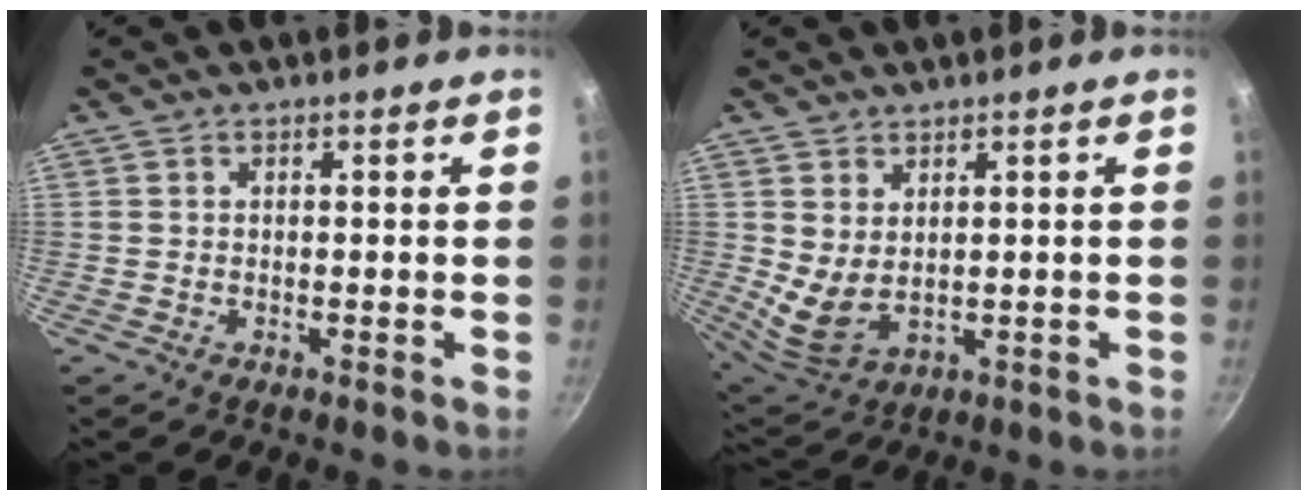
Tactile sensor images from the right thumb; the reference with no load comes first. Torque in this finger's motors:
{"motor_torque": [-0.55, 0.75, 0.56, 0.70, 0.07]}